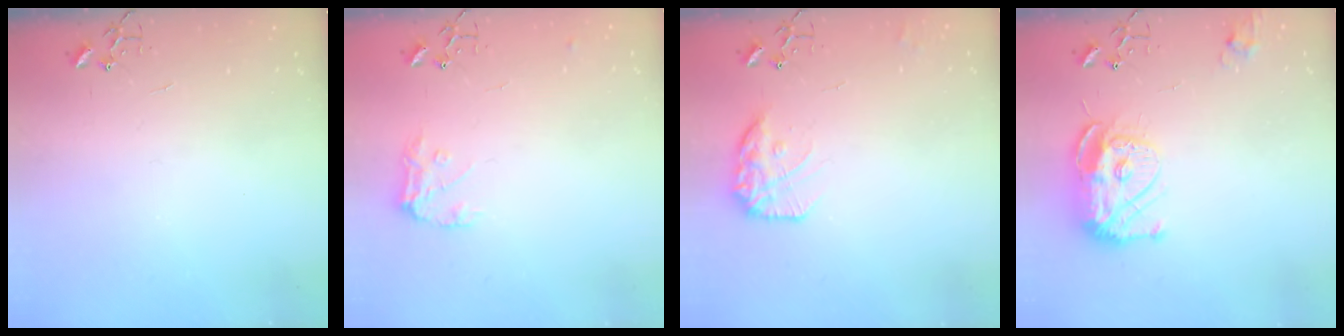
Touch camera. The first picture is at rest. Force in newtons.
{"total": 9.8, "press": 9.8, "slide": 0.6}
{"total": 14.0, "press": 14.0, "slide": 1.0}
{"total": 13.5, "press": 13.4, "slide": 1.2}